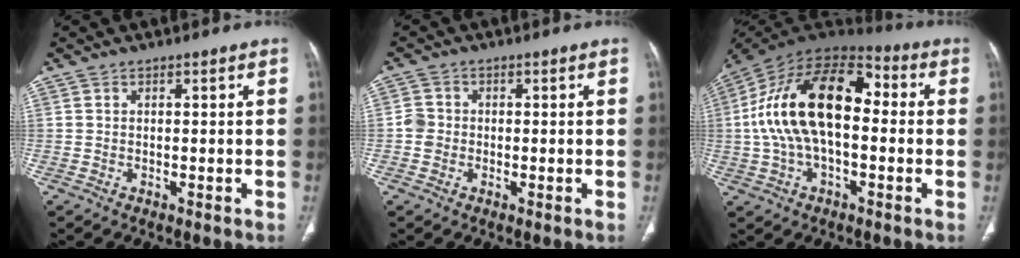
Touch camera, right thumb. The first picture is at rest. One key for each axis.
{"total": 2.7, "fx": -0.4, "fy": 2.5, "fz": 0.9, "tx": -0.007, "ty": 0.008, "tz": -0.011}
{"total": 21.4, "fx": 0.7, "fy": 11.8, "fz": 17.8, "tx": -0.322, "ty": 0.044, "tz": 0.005}